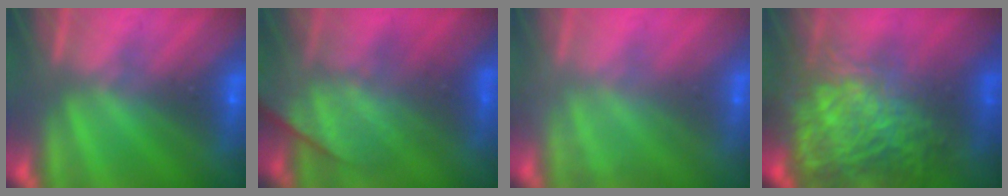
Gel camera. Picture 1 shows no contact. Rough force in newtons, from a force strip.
{"total": 9.4}
{"total": 2.7}
{"total": 7.4}